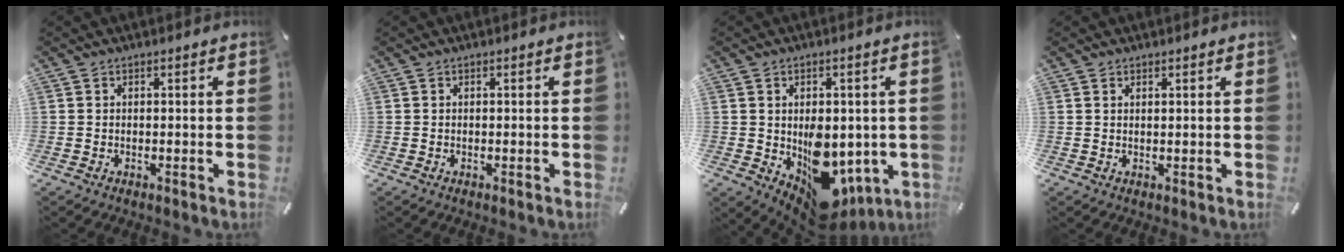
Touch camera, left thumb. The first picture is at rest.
{"total": 0.0}
{"total": 12.8, "force": [-3.4, 9.4, 8.0], "torque": [-0.085, -0.004, -0.045]}
{"total": 0.8, "force": [0.6, 0.0, 0.6], "torque": [-0.011, -0.003, 0.011]}